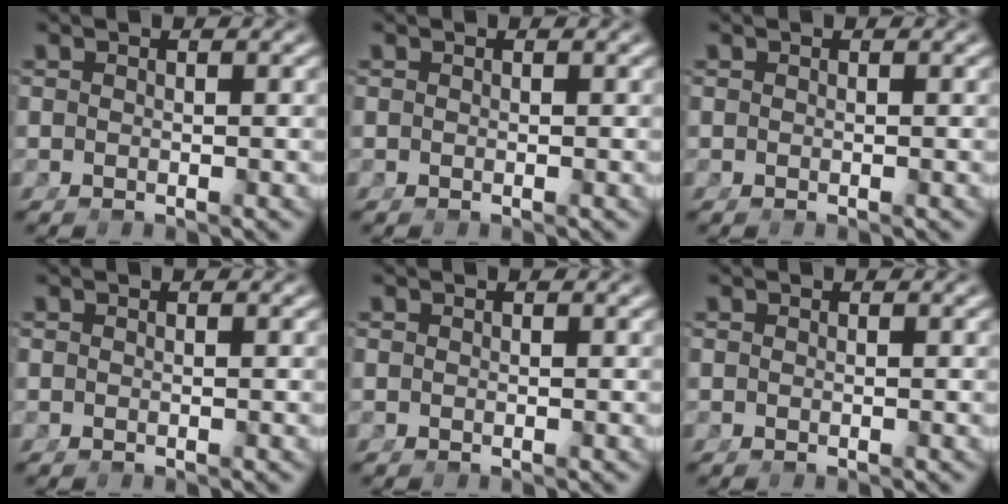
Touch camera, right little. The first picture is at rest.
{"total": 0.0}
{"total": 0.0}
{"total": 0.0}
{"total": 0.0}
{"total": 0.0}